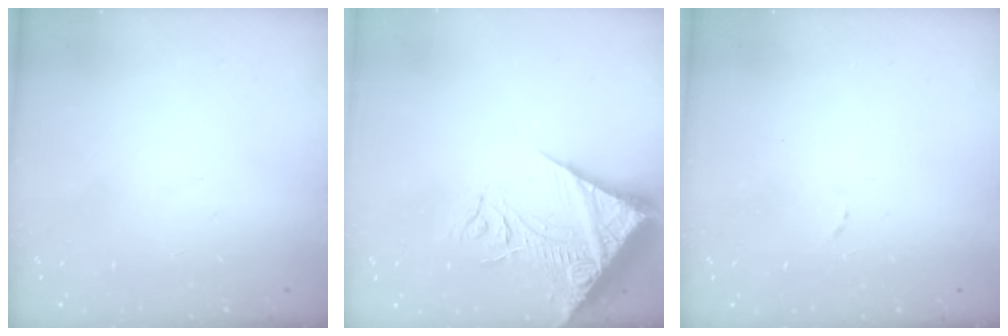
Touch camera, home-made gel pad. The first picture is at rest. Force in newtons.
{"total": 14.2, "press": 14.1, "slide": 1.9}
{"total": 4.2, "press": 4.1, "slide": 0.7}